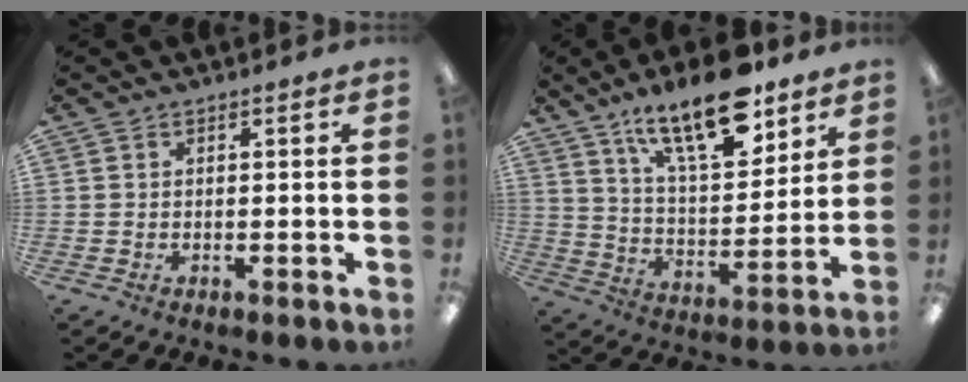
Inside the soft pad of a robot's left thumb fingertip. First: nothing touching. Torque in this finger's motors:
{"motor_torque": [0.43, 0.39, 1.44, -1.33, 0.20]}